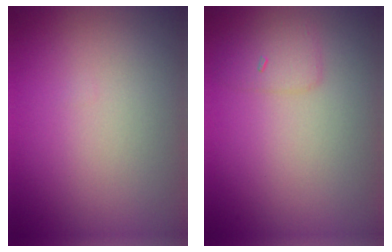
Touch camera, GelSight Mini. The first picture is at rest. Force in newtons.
{"total": 1.6, "press": 1.6, "slide": 0.0}